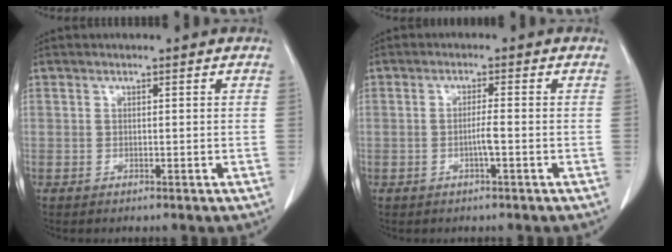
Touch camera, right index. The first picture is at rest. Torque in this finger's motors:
{"motor_torque": [-0.16, 0.12, -0.08, 0.00]}